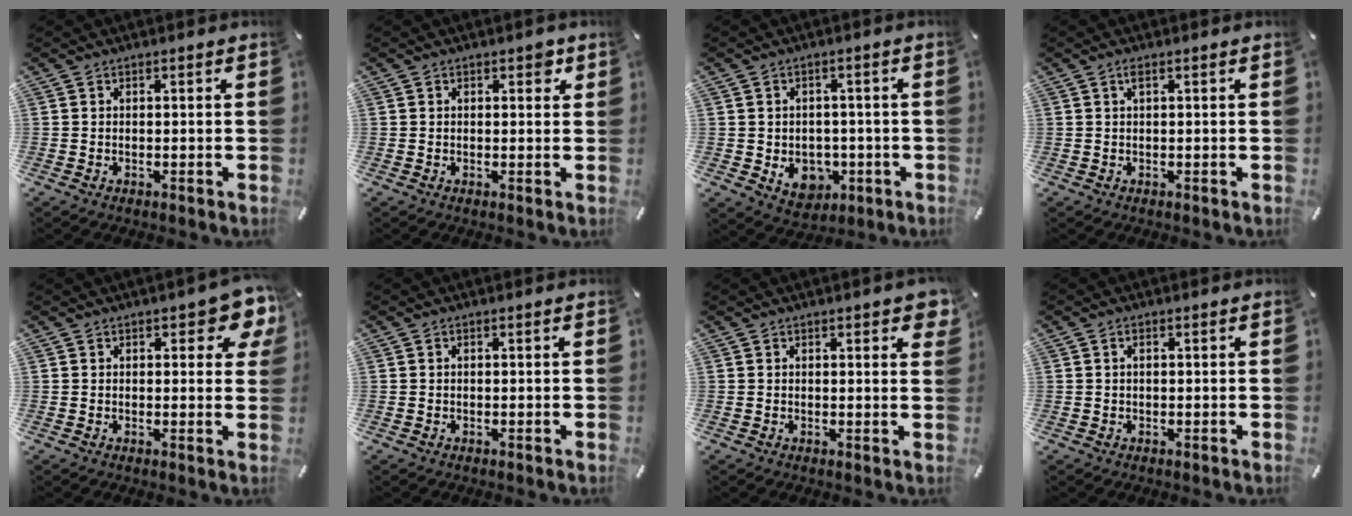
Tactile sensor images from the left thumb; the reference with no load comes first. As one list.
[{"total": 2.0, "force": [0.7, 1.3, 1.4], "torque": [-0.014, 0.002, 0.007]}, {"total": 6.8, "force": [-1.6, 5.8, 3.2], "torque": [-0.045, 0.007, -0.026]}, {"total": 1.2, "force": [0.3, 0.2, 1.1], "torque": [-0.023, 0.002, 0.005]}, {"total": 6.3, "force": [3.2, 2.9, 4.6], "torque": [-0.049, -0.015, 0.049]}, {"total": 0.0}, {"total": 2.6, "force": [1.6, 0.9, 1.9], "torque": [-0.017, -0.006, 0.023]}, {"total": 1.1, "force": [0.2, 0.6, 0.9], "torque": [-0.020, 0.004, 0.003]}]